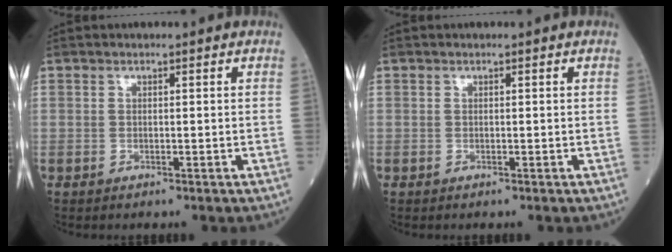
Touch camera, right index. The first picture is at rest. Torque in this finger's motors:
{"motor_torque": [0.00, 0.00, 0.00, 0.00]}